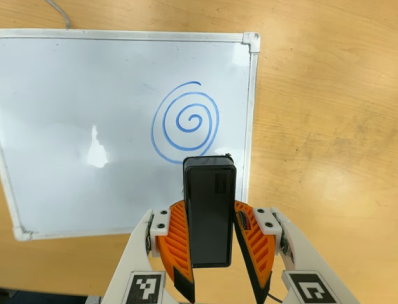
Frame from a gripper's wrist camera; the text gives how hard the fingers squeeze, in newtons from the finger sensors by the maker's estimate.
{"total": 6.2, "left": 6.4, "right": 6.0}